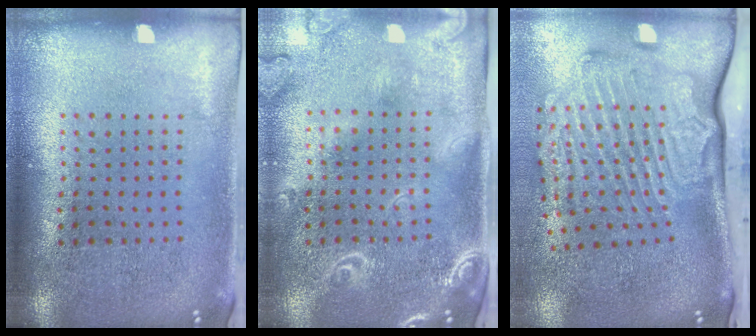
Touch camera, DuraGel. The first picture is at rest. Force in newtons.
{"total": 2.3, "press": 1.9, "slide": 1.2}
{"total": 3.6, "press": 2.5, "slide": 2.6}